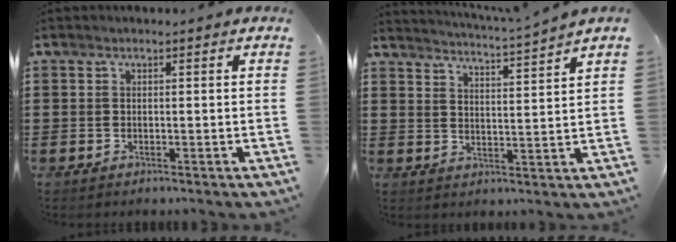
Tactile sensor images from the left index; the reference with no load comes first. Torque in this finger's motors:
{"motor_torque": [0.65, -1.49, 0.49, 0.08]}